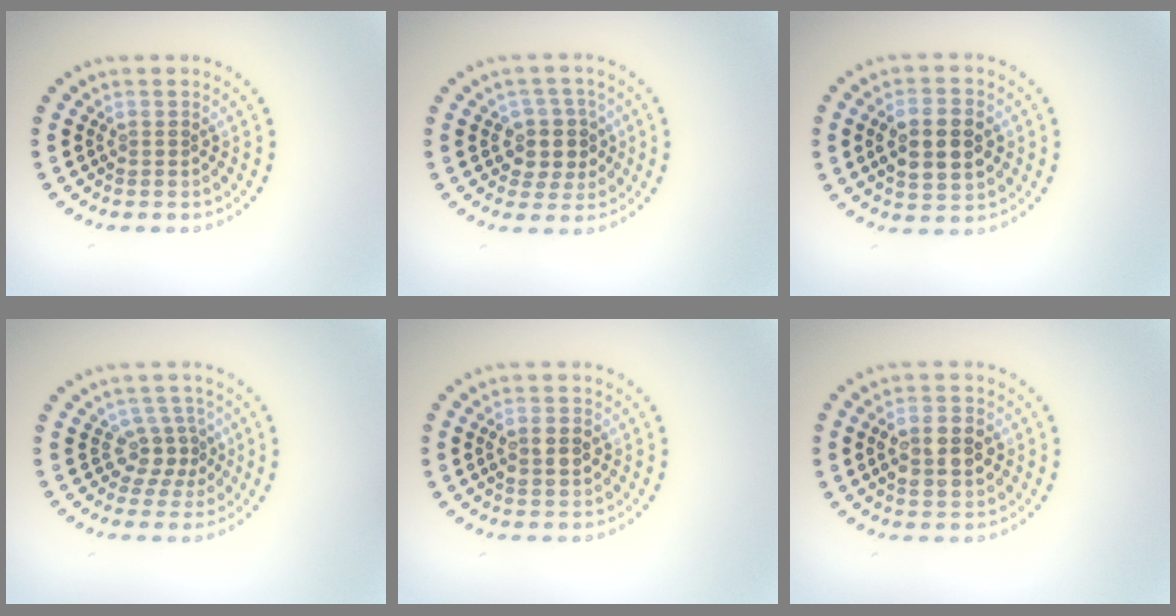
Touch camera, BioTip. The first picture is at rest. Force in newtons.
{"total": 3.3, "press": 2.9, "slide": 1.5}
{"total": 5.5, "press": 5.5, "slide": 0.3}
{"total": 2.6, "press": 1.8, "slide": 1.9}
{"total": 2.4, "press": 2.4, "slide": 0.3}
{"total": 4.4, "press": 4.3, "slide": 0.5}